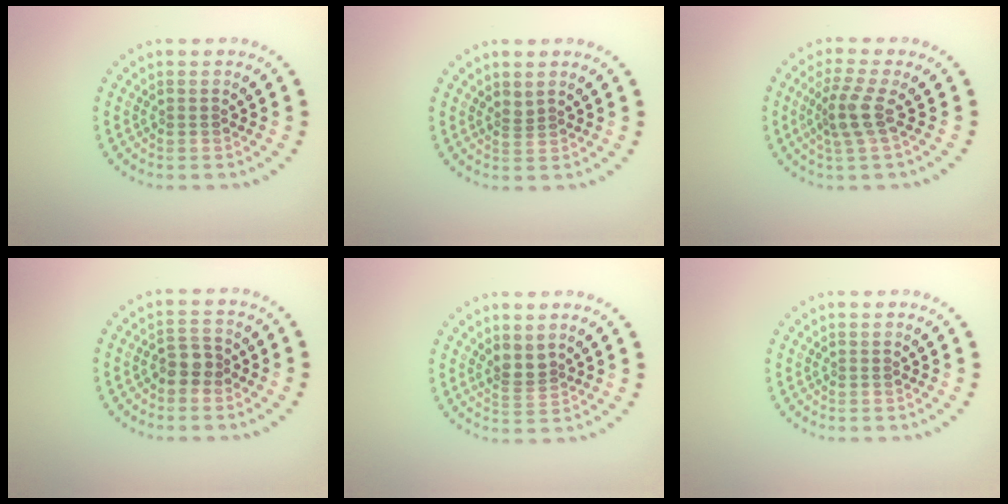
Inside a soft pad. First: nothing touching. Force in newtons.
{"total": 0.5, "press": 0.2, "slide": 0.5}
{"total": 2.9, "press": 2.2, "slide": 1.8}
{"total": 2.0, "press": 1.8, "slide": 0.8}
{"total": 1.8, "press": 1.3, "slide": 1.2}
{"total": 0.0}